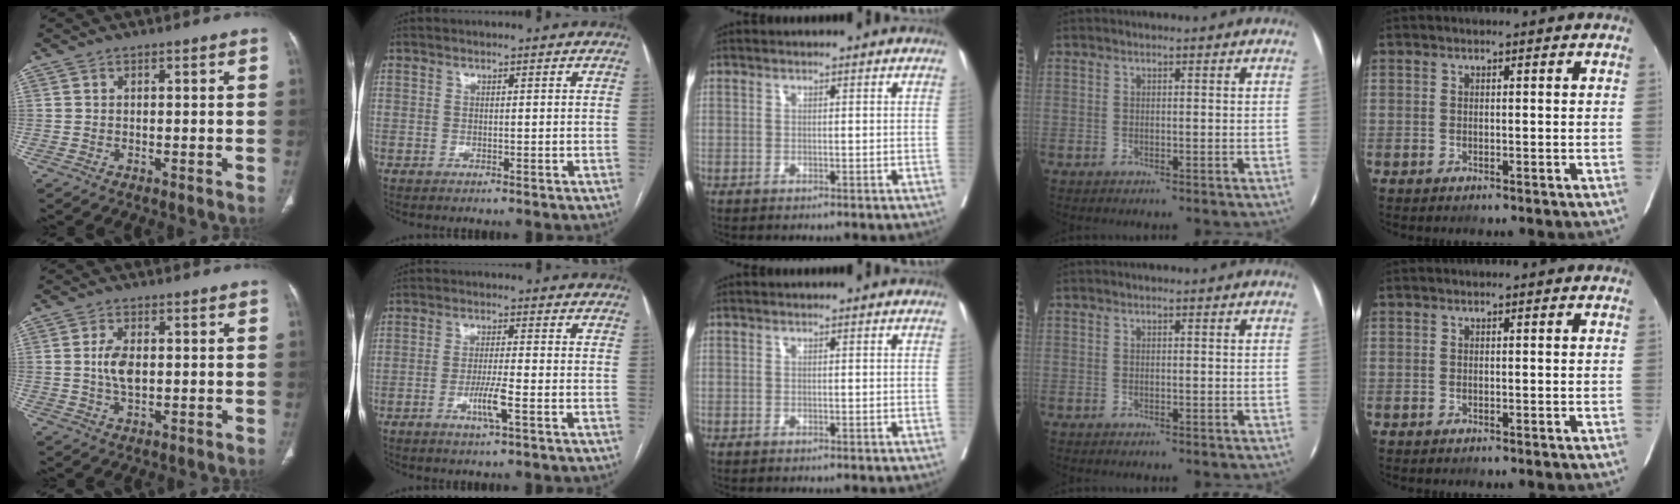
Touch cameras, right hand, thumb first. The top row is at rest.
{"thumb": {"total": 5.1, "force": [0.3, 2.8, 4.3], "torque": [-0.085, -0.001, 0.006]}, "index": {"total": 4.7, "force": [-1.9, 0.0, 4.3], "torque": [-0.081, -0.008, -0.035]}}